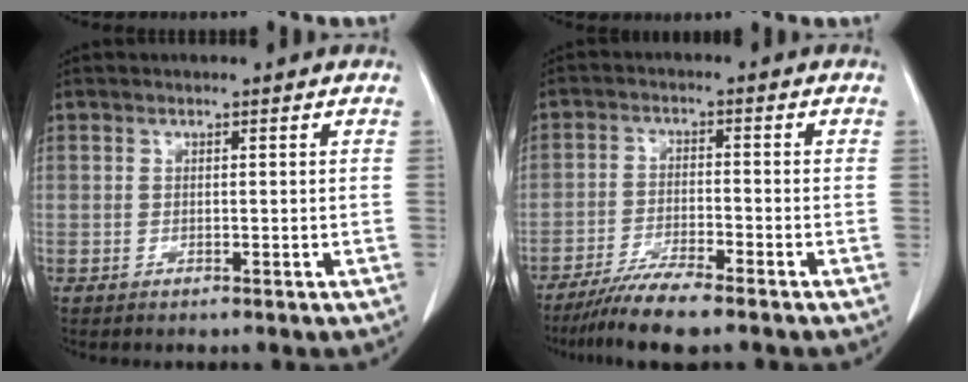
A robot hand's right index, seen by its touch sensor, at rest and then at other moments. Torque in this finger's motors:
{"motor_torque": [-0.02, -0.07, 0.07, 0.00]}